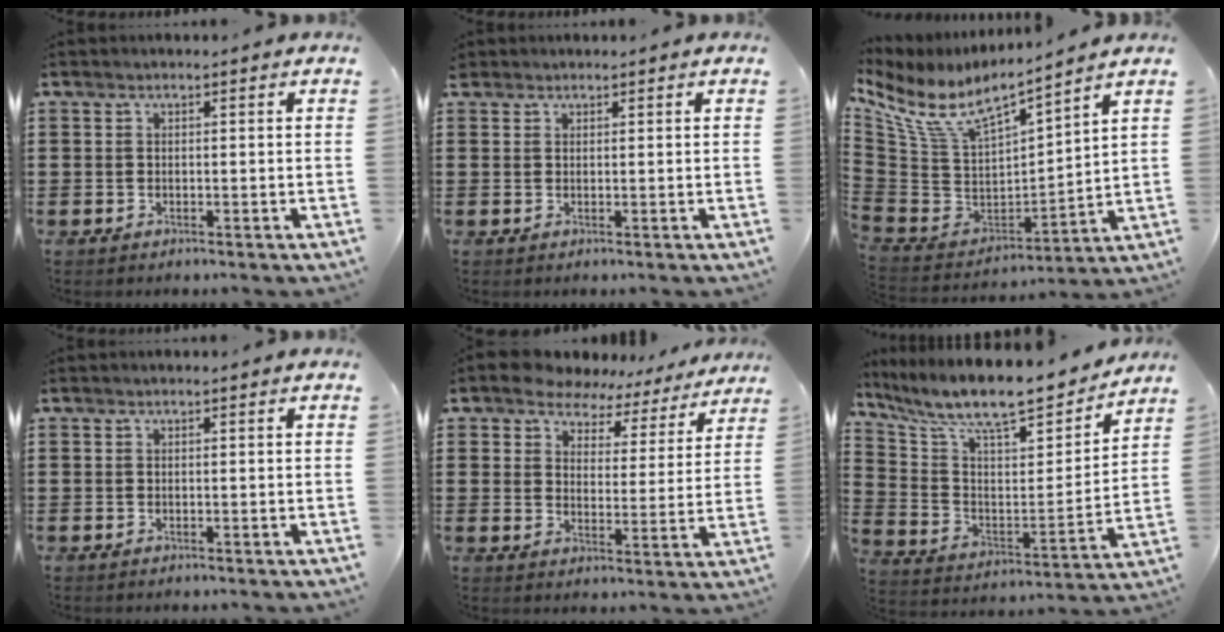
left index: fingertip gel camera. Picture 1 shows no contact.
{"total": 1.0, "force": [0.8, 0.5, 0.1], "torque": [-0.005, 0.003, 0.016]}
{"total": 9.0, "force": [6.7, 2.5, 5.5], "torque": [-0.135, -0.048, 0.117]}
{"total": 0.0}
{"total": 5.5, "force": [5.1, 2.0, 0.6], "torque": [-0.042, -0.023, 0.089]}
{"total": 10.7, "force": [9.2, 2.0, 5.1], "torque": [-0.131, -0.065, 0.153]}